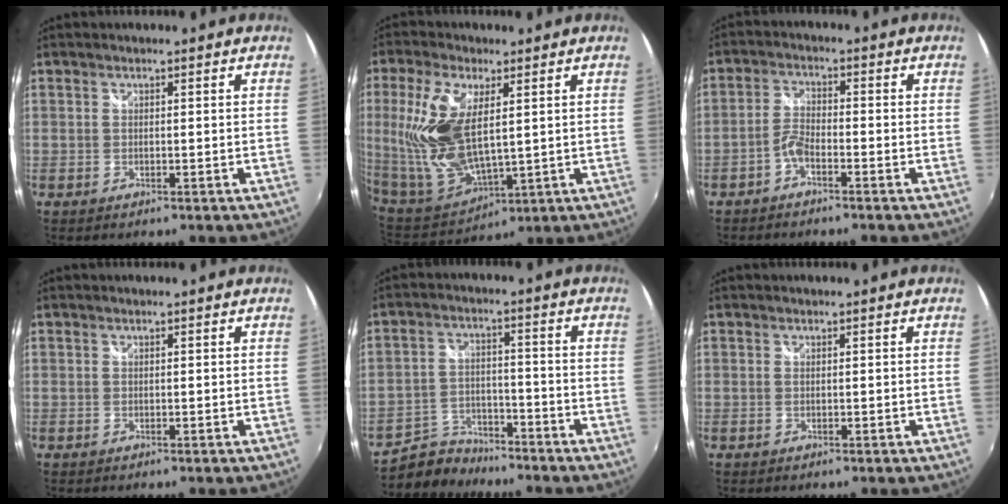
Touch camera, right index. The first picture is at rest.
{"total": 16.6, "force": [3.7, 7.9, 14.2], "torque": [-0.296, -0.001, 0.090]}
{"total": 2.8, "force": [-2.0, 0.9, 1.8], "torque": [-0.048, 0.009, -0.041]}
{"total": 0.0}
{"total": 7.0, "force": [-6.3, 3.1, 0.3], "torque": [-0.026, 0.014, -0.111]}
{"total": 0.0}